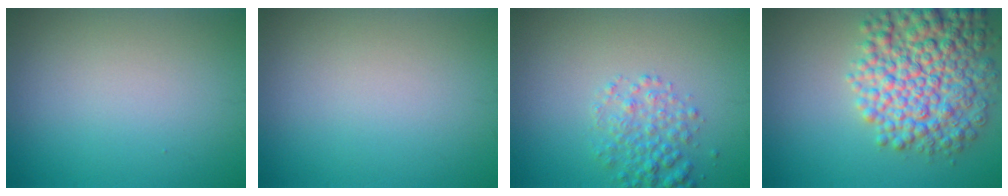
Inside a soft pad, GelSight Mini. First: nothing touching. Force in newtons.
{"total": 0.0}
{"total": 2.9, "press": 2.9, "slide": 0.2}
{"total": 9.1, "press": 9.1, "slide": 0.2}